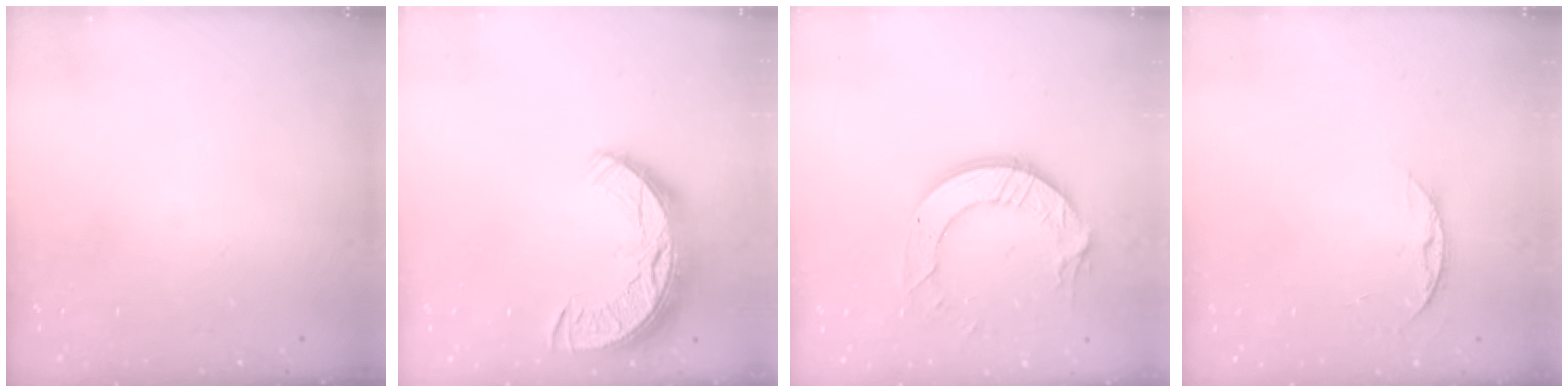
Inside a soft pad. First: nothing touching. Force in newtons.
{"total": 15.2, "press": 15.2, "slide": 1.0}
{"total": 11.1, "press": 11.0, "slide": 1.1}
{"total": 6.4, "press": 6.3, "slide": 0.8}